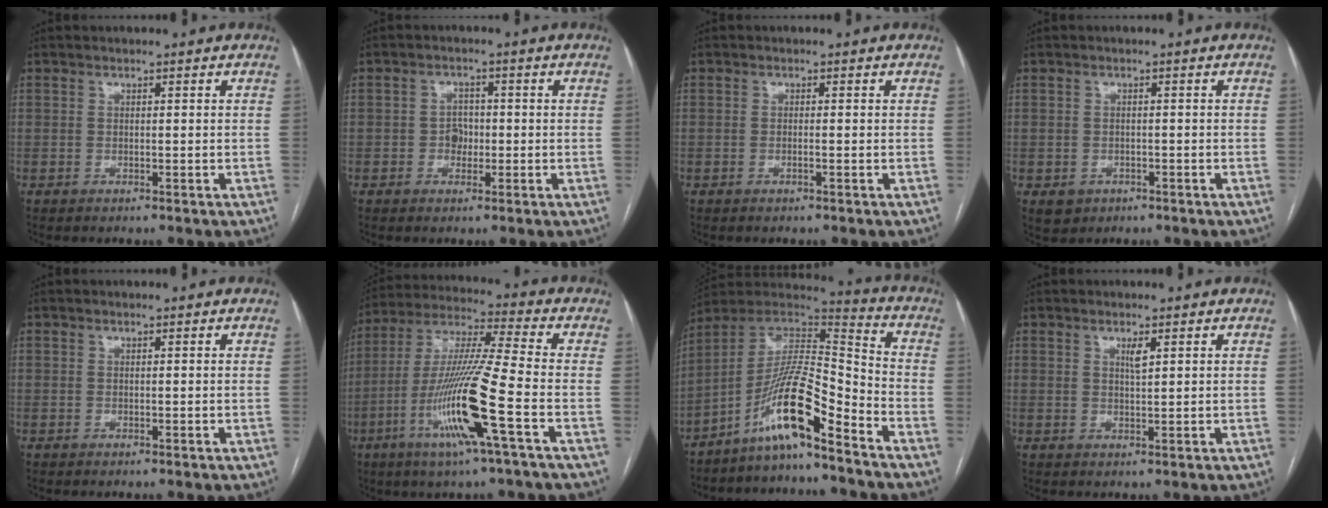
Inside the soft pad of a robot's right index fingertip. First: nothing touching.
{"total": 2.4, "force": [-0.5, 1.9, 1.4], "torque": [-0.015, 0.007, -0.008]}
{"total": 0.6, "force": [-0.2, -0.3, 0.5], "torque": [-0.010, 0.000, -0.004]}
{"total": 2.8, "force": [-1.3, 2.4, 0.6], "torque": [-0.003, 0.005, -0.012]}
{"total": 0.0}
{"total": 16.1, "force": [-5.8, -1.0, 15.0], "torque": [-0.305, -0.015, -0.116]}
{"total": 13.3, "force": [-8.7, 0.7, 10.0], "torque": [-0.191, 0.015, -0.162]}
{"total": 1.6, "force": [0.8, 0.1, 1.4], "torque": [-0.026, -0.004, 0.015]}